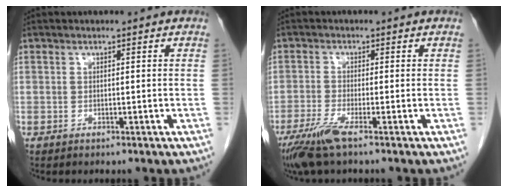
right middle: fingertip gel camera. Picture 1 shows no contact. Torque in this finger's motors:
{"motor_torque": [1.14, -0.76, 0.12, 0.08]}